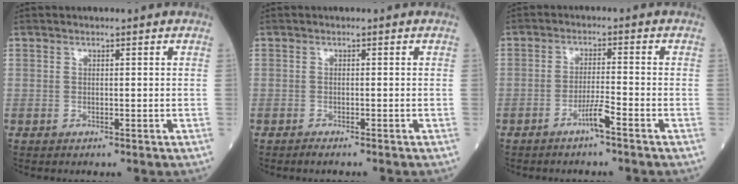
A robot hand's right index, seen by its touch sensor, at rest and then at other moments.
{"total": 1.7, "force": [-1.5, -0.1, 0.9], "torque": [-0.010, 0.000, -0.020]}
{"total": 3.3, "force": [-2.2, -0.3, 2.4], "torque": [-0.047, -0.003, -0.044]}